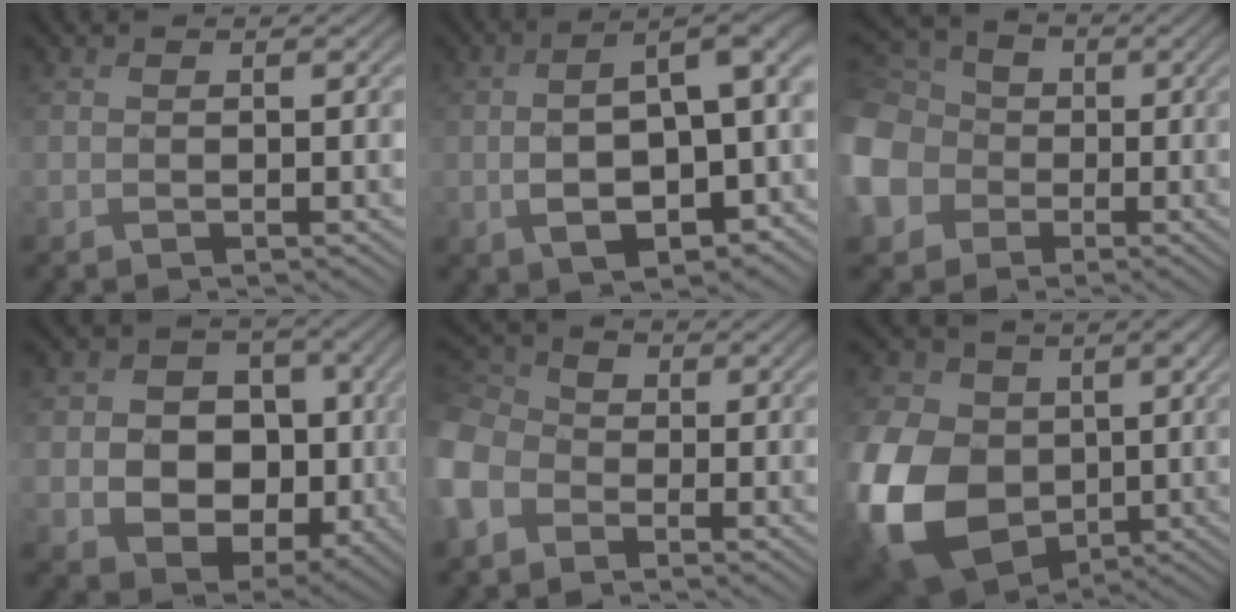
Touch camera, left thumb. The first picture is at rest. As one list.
[{"total": 13.2, "force": [-1.8, 7.2, 10.9], "torque": [-0.189, -0.015, -0.019]}, {"total": 12.5, "force": [-2.5, 10.8, 5.9], "torque": [-0.211, -0.026, -0.064]}, {"total": 11.1, "force": [-1.1, 9.0, 6.5], "torque": [-0.132, -0.023, -0.027]}, {"total": 8.6, "force": [-3.3, 6.5, 4.4], "torque": [-0.153, -0.008, -0.087]}, {"total": 16.8, "force": [-1.7, 12.9, 10.6], "torque": [-0.284, -0.019, -0.029]}]